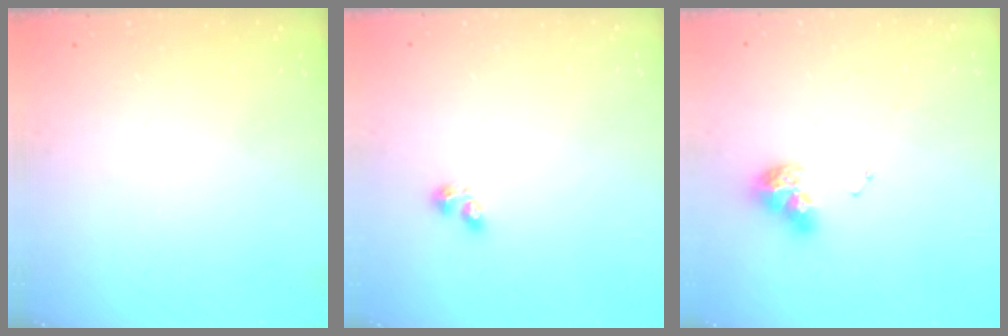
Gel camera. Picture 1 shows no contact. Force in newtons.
{"total": 2.2, "press": 2.2, "slide": 0.5}
{"total": 8.8, "press": 8.7, "slide": 1.1}